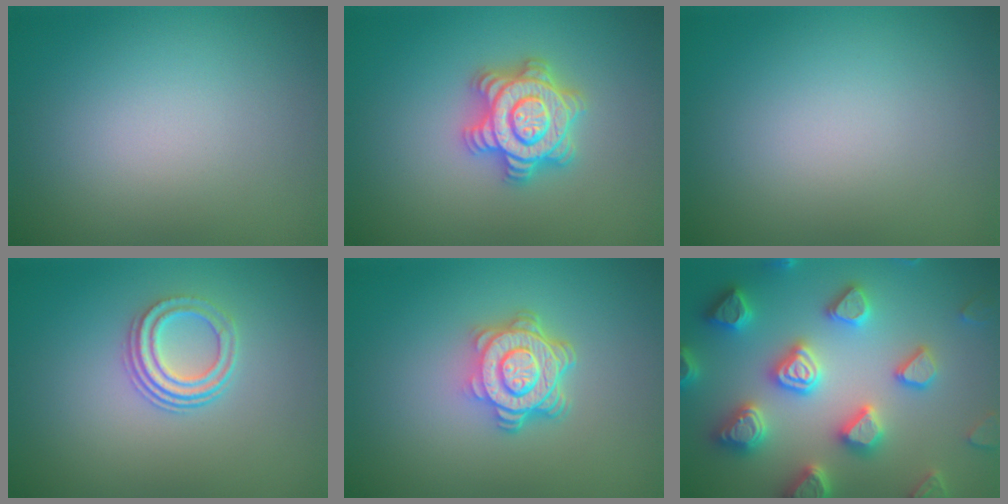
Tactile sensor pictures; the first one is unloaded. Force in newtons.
{"total": 4.6, "press": 4.6, "slide": 0.7}
{"total": 0.0}
{"total": 3.0, "press": 2.2, "slide": 2.0}
{"total": 4.8, "press": 3.7, "slide": 3.1}
{"total": 7.3, "press": 7.1, "slide": 1.7}